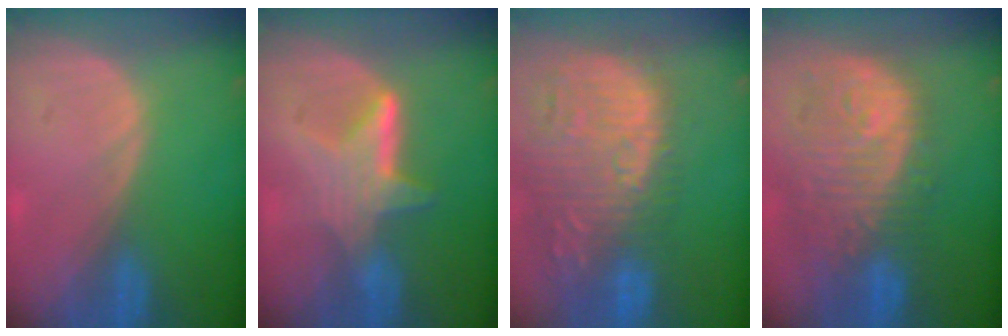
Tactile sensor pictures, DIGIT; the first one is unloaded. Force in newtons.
{"total": 6.3, "press": 5.8, "slide": 2.6}
{"total": 15.5, "press": 13.1, "slide": 8.3}
{"total": 12.2, "press": 10.9, "slide": 5.5}